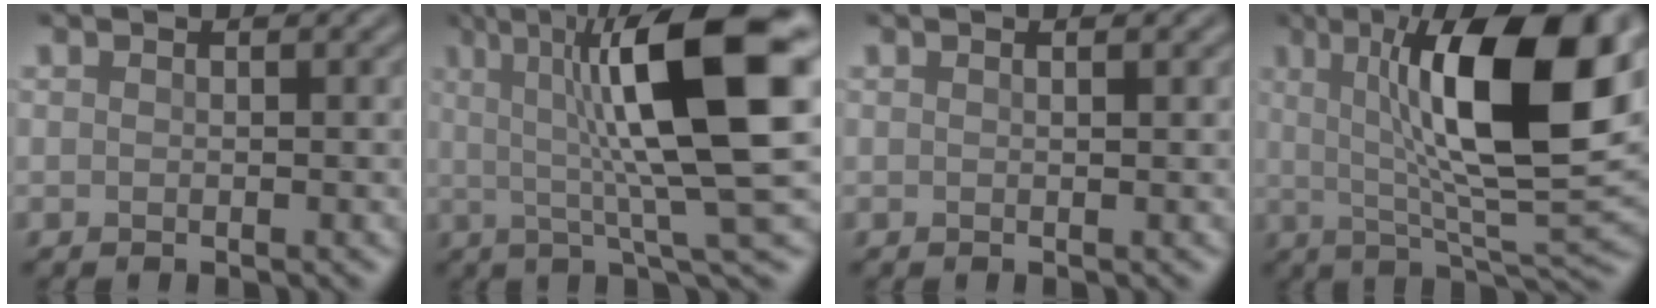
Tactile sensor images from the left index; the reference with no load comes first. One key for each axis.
{"total": 14.0, "fx": 3.0, "fy": 3.1, "fz": 13.3, "tx": -0.192, "ty": 0.014, "tz": 0.042}
{"total": 0.6, "fx": 0.3, "fy": 0.2, "fz": 0.5, "tx": 0.000, "ty": 0.002, "tz": 0.003}
{"total": 14.0, "fx": 3.3, "fy": 3.8, "fz": 13.1, "tx": -0.194, "ty": 0.006, "tz": 0.048}